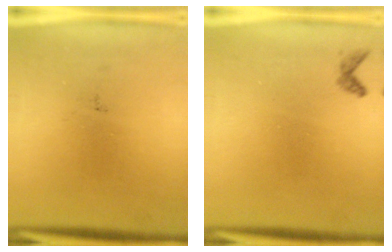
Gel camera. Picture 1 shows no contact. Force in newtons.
{"total": 0.7}